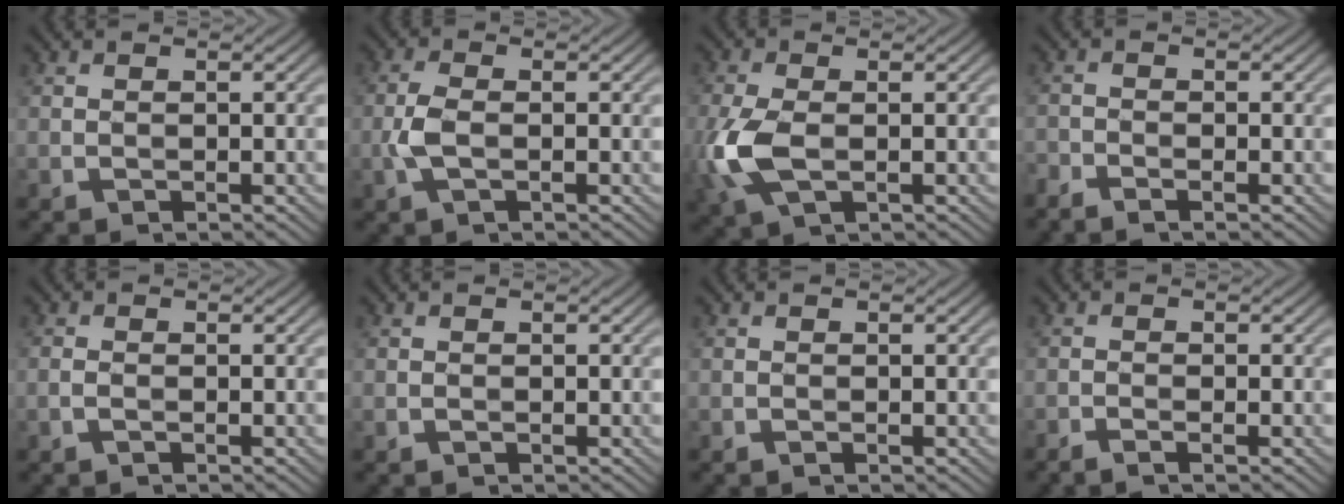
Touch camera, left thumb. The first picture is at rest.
{"total": 3.0, "force": [-0.7, 1.3, 2.6], "torque": [-0.069, 0.001, -0.020]}
{"total": 6.6, "force": [-1.2, 3.6, 5.5], "torque": [-0.150, -0.005, -0.025]}
{"total": 1.9, "force": [-1.7, 0.2, 0.9], "torque": [-0.022, -0.007, -0.041]}
{"total": 0.6, "force": [-0.4, 0.2, 0.4], "torque": [-0.013, 0.001, -0.011]}
{"total": 0.0}
{"total": 0.0}
{"total": 1.5, "force": [-1.0, 0.1, 1.1], "torque": [-0.018, 0.003, -0.025]}